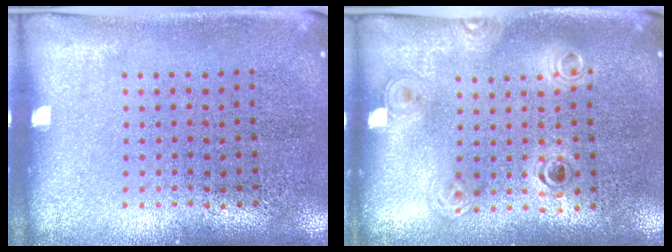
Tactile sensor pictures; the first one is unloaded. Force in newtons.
{"total": 1.2, "press": 1.1, "slide": 0.5}